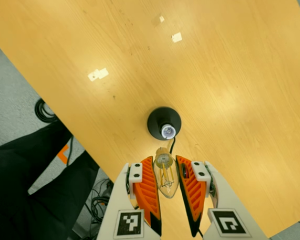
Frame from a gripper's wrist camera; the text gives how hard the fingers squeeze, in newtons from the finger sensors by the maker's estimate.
{"total": 16.3, "left": 17.8, "right": 14.9}